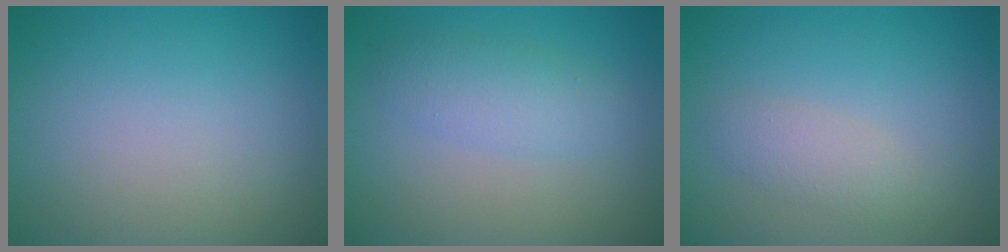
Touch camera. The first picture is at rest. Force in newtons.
{"total": 2.7, "press": 2.7, "slide": 0.0}
{"total": 1.9, "press": 1.9, "slide": 0.0}